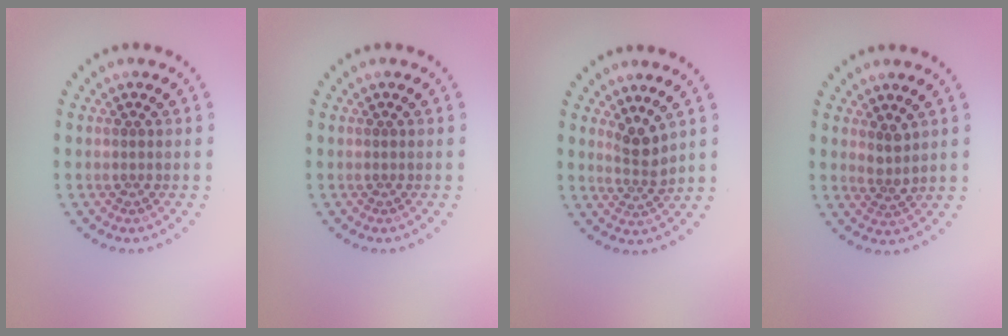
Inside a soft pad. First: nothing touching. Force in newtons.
{"total": 0.0}
{"total": 2.4, "press": 1.8, "slide": 1.6}
{"total": 1.6, "press": 1.3, "slide": 1.0}